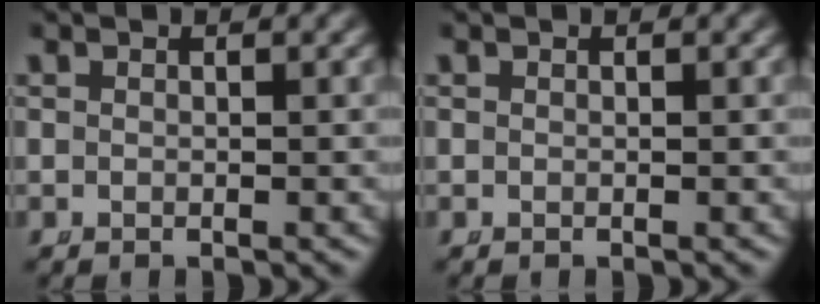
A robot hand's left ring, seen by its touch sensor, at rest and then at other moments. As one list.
[{"total": 0.0}]